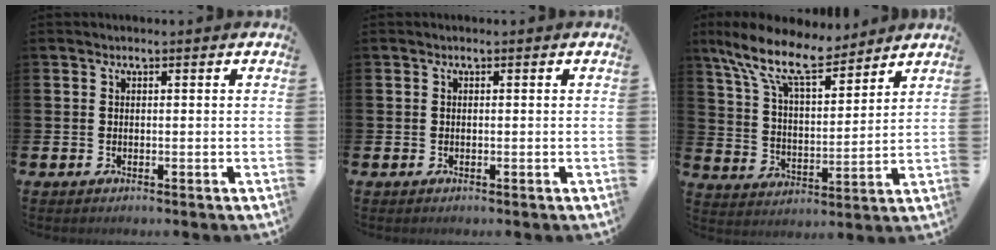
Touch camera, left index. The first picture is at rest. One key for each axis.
{"total": 0.0}
{"total": 10.9, "fx": 8.8, "fy": 3.7, "fz": 5.1, "tx": -0.138, "ty": -0.043, "tz": 0.158}